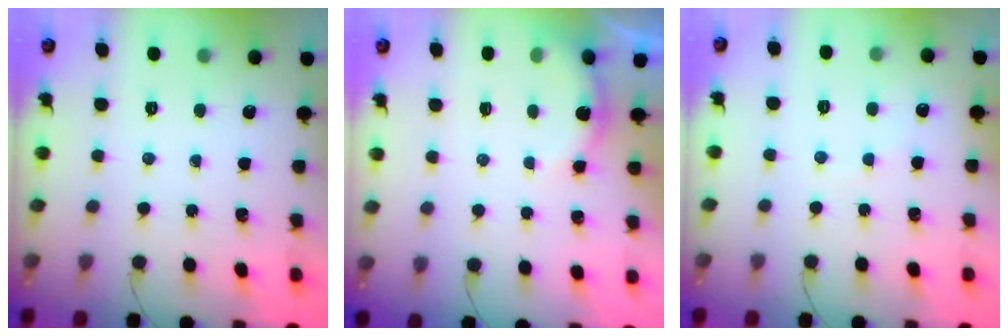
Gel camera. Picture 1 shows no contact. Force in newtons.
{"total": 6.1, "press": 6.0, "slide": 0.9}
{"total": 4.9, "press": 4.8, "slide": 0.7}